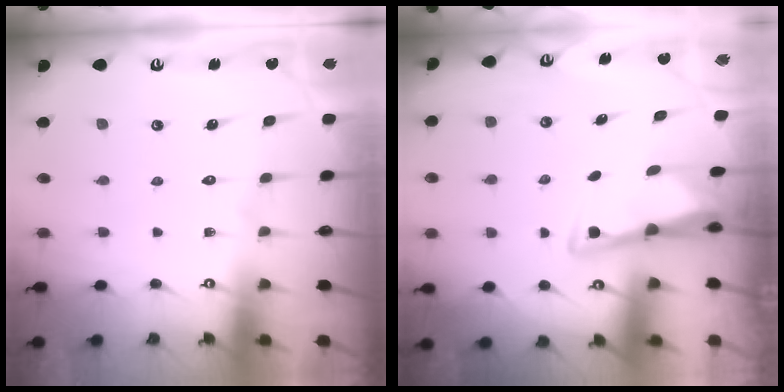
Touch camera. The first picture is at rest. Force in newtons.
{"total": 3.1, "press": 3.1, "slide": 0.4}